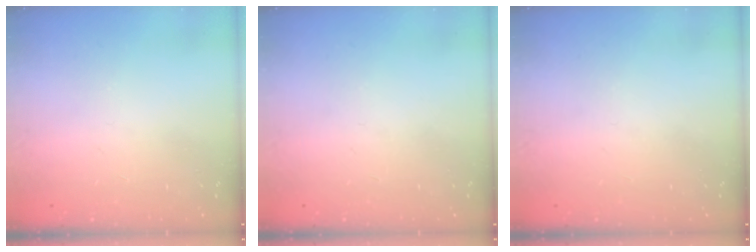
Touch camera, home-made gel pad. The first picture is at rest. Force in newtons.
{"total": 0.0}
{"total": 0.0}